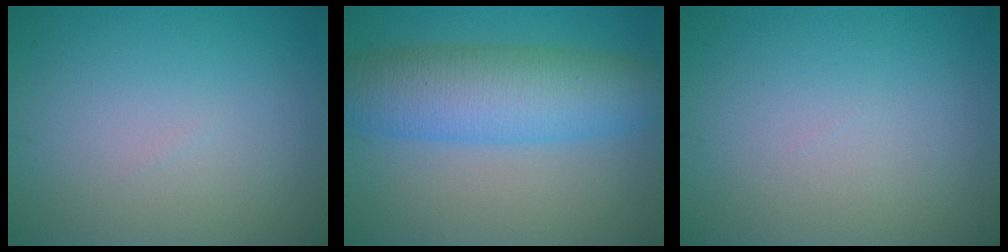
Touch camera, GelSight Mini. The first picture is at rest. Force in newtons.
{"total": 8.2, "press": 8.2, "slide": 0.2}
{"total": 0.0}